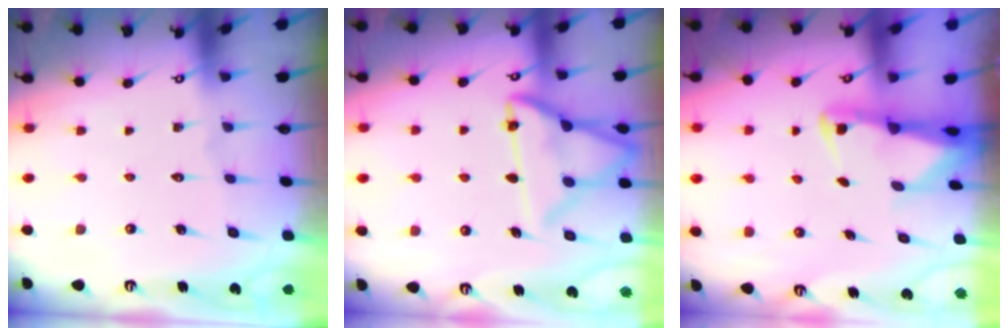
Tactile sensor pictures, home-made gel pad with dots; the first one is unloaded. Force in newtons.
{"total": 15.4, "press": 15.3, "slide": 1.8}
{"total": 2.4, "press": 2.3, "slide": 0.6}